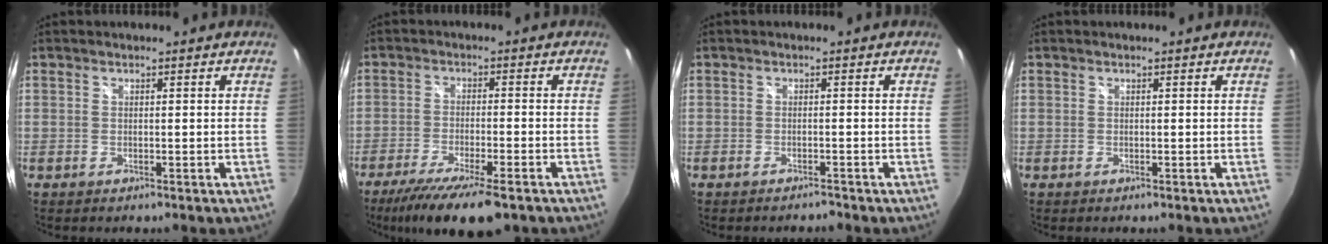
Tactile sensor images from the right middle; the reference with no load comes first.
{"total": 13.2, "force": [-9.8, 2.4, 8.6], "torque": [-0.173, -0.043, -0.162]}
{"total": 1.7, "force": [-1.6, 0.3, 0.4], "torque": [-0.012, -0.005, -0.027]}
{"total": 0.0}